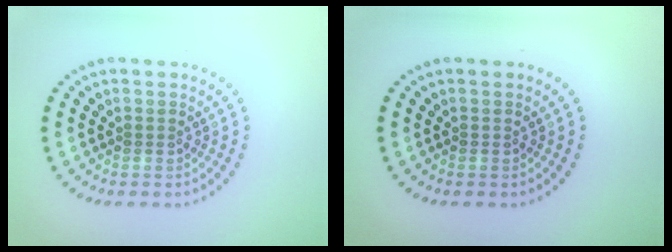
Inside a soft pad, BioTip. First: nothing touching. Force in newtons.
{"total": 0.0}